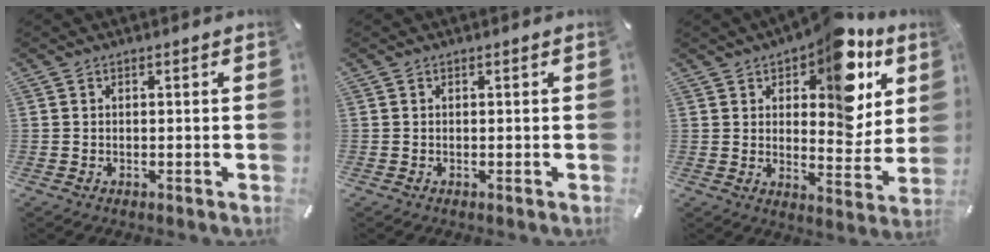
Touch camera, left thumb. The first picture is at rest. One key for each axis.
{"total": 0.0}
{"total": 17.2, "fx": 9.8, "fy": 8.7, "fz": 11.3, "tx": -0.146, "ty": -0.065, "tz": 0.164}